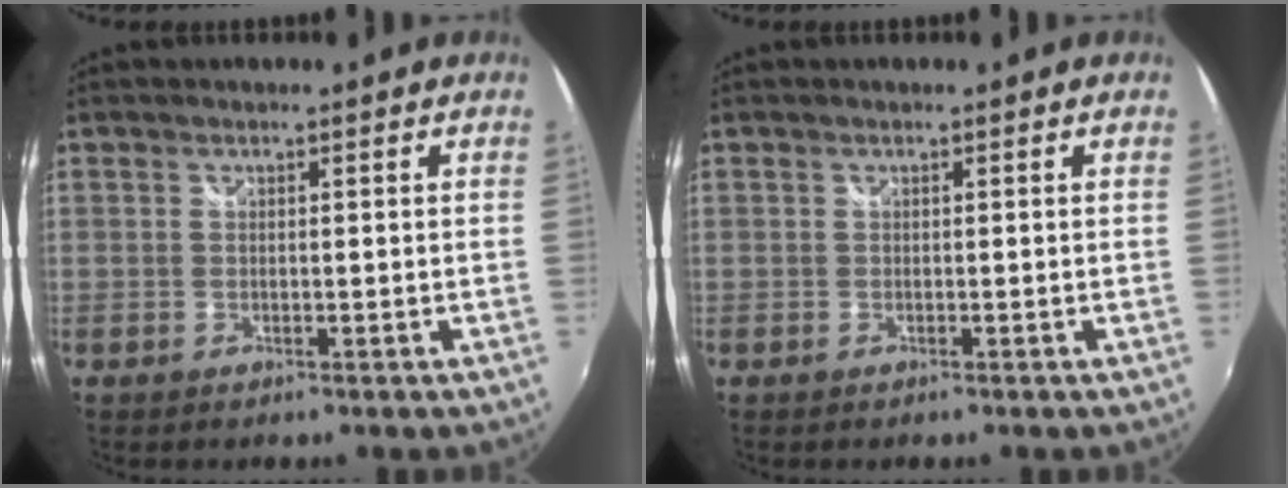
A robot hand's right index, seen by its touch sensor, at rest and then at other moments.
{"total": 0.0}